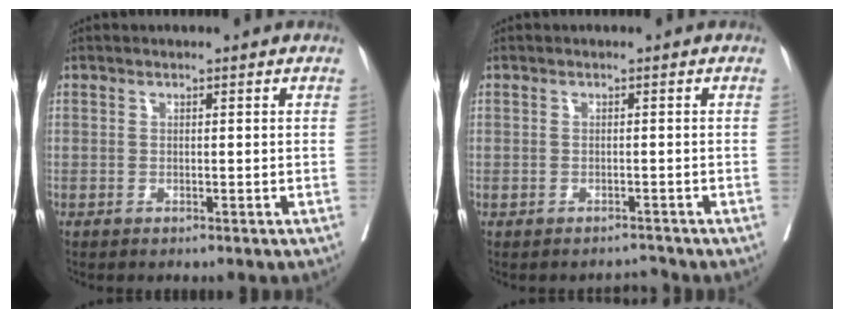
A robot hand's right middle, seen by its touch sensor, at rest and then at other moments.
{"total": 1.1, "force": [-1.1, -0.1, -0.3], "torque": [0.009, -0.006, -0.014]}